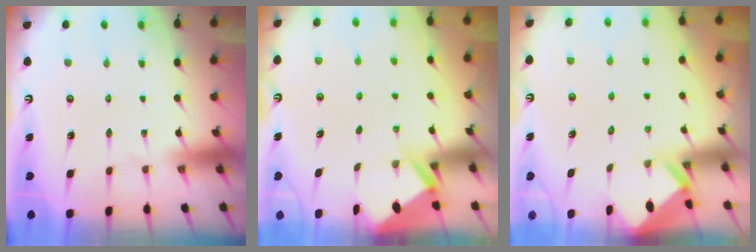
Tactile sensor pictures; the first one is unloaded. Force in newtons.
{"total": 3.0, "press": 2.9, "slide": 0.4}
{"total": 2.7, "press": 2.6, "slide": 0.3}